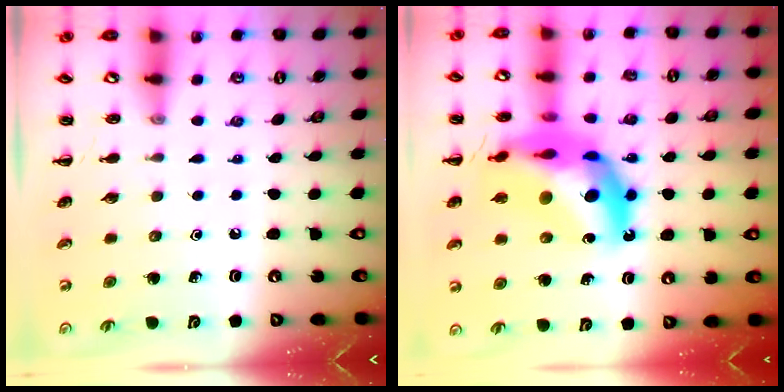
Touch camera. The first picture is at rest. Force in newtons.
{"total": 19.5, "press": 18.8, "slide": 5.0}